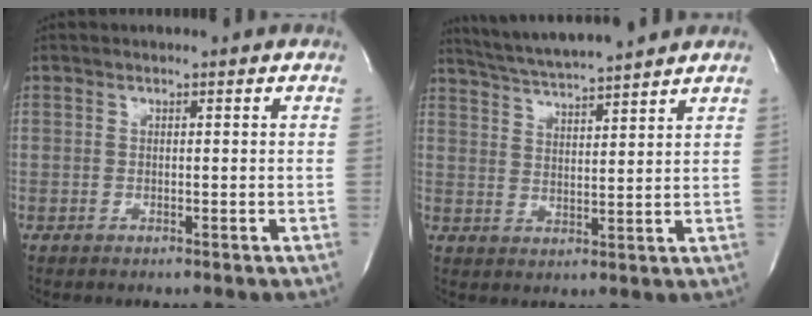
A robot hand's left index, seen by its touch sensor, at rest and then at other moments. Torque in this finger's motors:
{"motor_torque": [0.08, -0.27, 0.26, 0.05]}